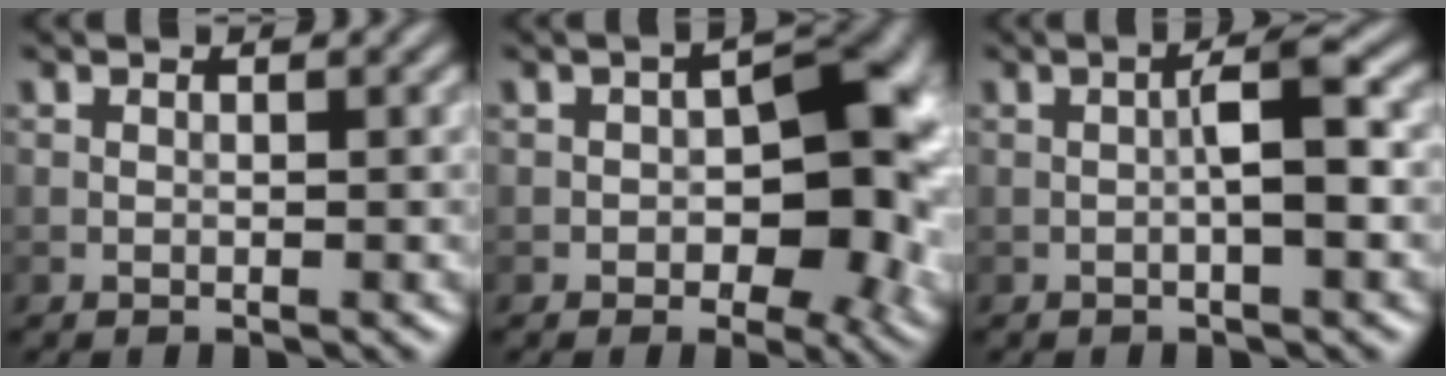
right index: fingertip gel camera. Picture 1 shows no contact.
{"total": 9.4, "force": [-1.1, 5.2, 7.7], "torque": [-0.081, 0.014, -0.023]}
{"total": 3.2, "force": [-0.4, 0.5, 3.1], "torque": [-0.055, 0.010, -0.007]}